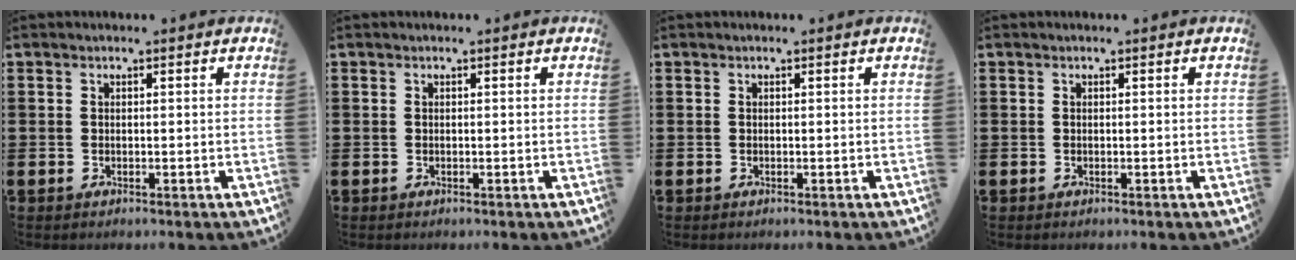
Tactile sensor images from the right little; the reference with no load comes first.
{"total": 0.0}
{"total": 0.0}
{"total": 0.0}